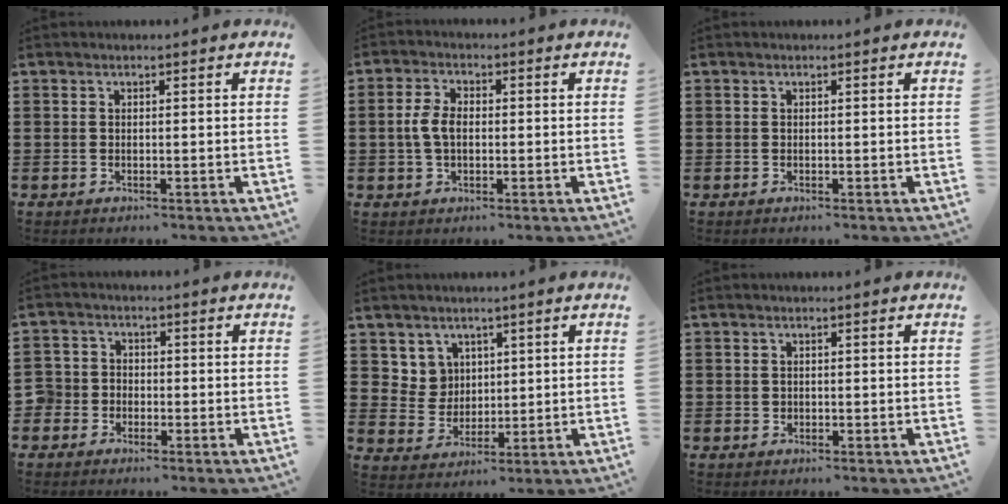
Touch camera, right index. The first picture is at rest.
{"total": 4.4, "force": [-0.1, 2.5, 3.6], "torque": [-0.095, 0.000, -0.009]}
{"total": 0.0}
{"total": 2.9, "force": [-1.7, 2.4, 0.2], "torque": [-0.024, 0.001, -0.041]}
{"total": 4.9, "force": [2.5, 4.2, 0.7], "torque": [-0.037, 0.009, 0.048]}
{"total": 0.5, "force": [0.1, 0.5, 0.0], "torque": [-0.002, 0.004, 0.001]}